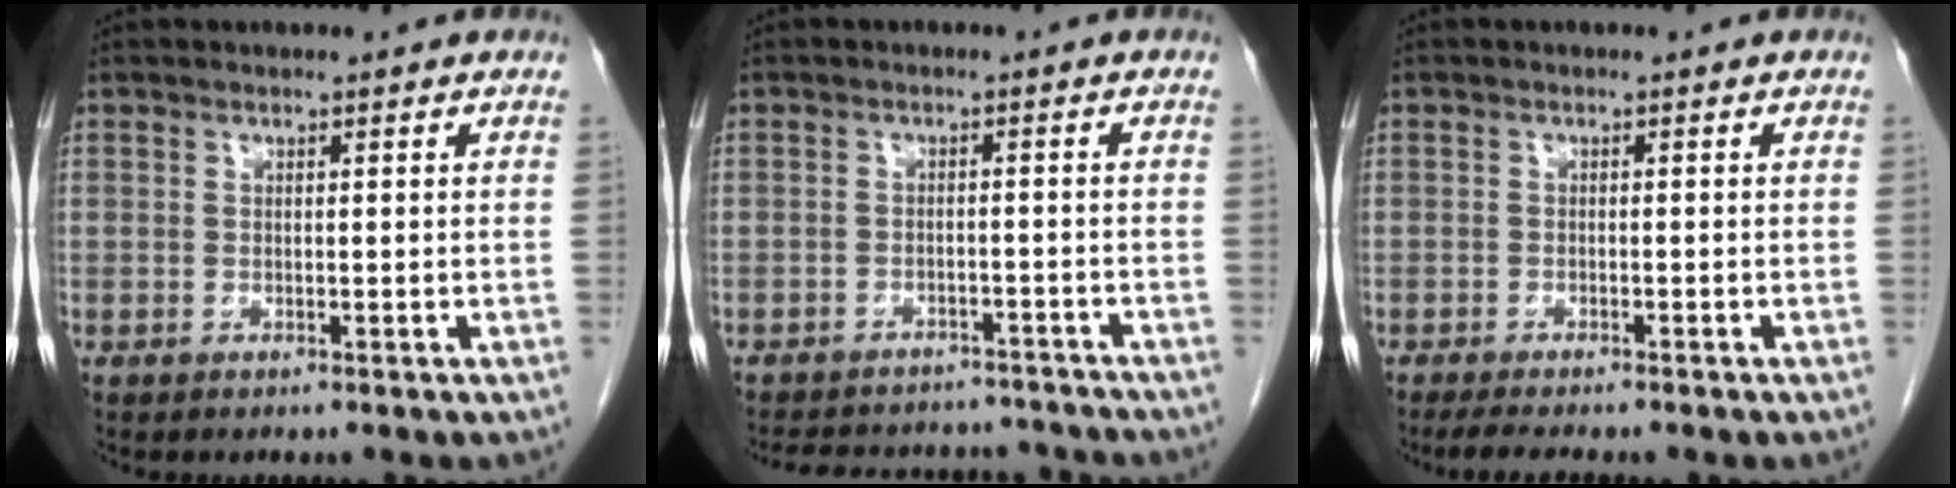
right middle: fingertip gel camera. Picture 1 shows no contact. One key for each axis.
{"total": 14.4, "fx": -13.2, "fy": 4.3, "fz": 3.7, "tx": -0.078, "ty": 0.013, "tz": -0.163}
{"total": 4.5, "fx": -3.7, "fy": 0.6, "fz": 2.4, "tx": -0.036, "ty": -0.010, "tz": -0.052}